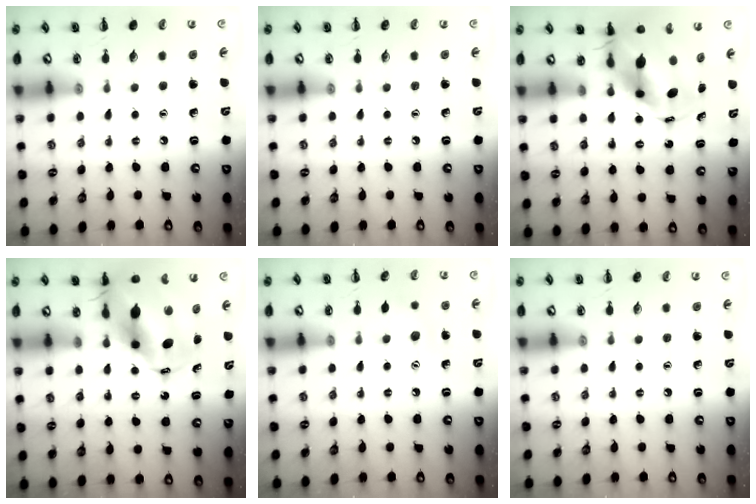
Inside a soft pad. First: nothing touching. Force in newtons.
{"total": 0.0}
{"total": 7.7, "press": 7.4, "slide": 2.3}
{"total": 11.9, "press": 11.5, "slide": 3.2}
{"total": 6.7, "press": 6.5, "slide": 1.3}
{"total": 0.0}